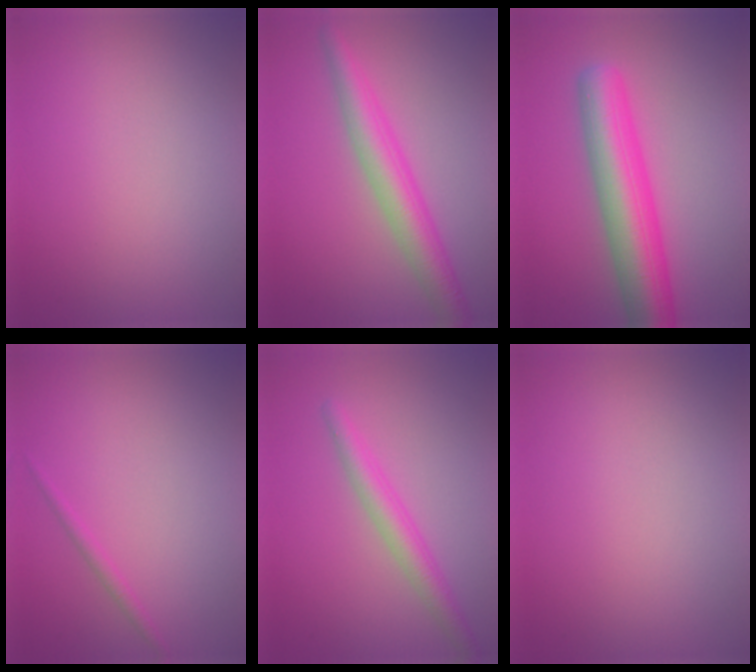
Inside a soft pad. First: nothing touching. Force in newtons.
{"total": 4.7, "press": 4.7, "slide": 0.1}
{"total": 7.9, "press": 7.9, "slide": 0.3}
{"total": 0.9, "press": 0.9, "slide": 0.2}
{"total": 2.9, "press": 2.9, "slide": 0.1}
{"total": 0.0}